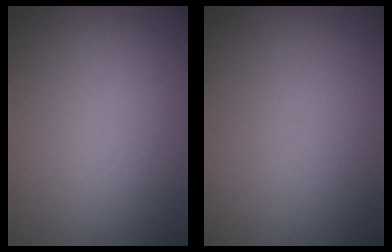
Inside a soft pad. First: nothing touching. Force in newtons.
{"total": 0.0}